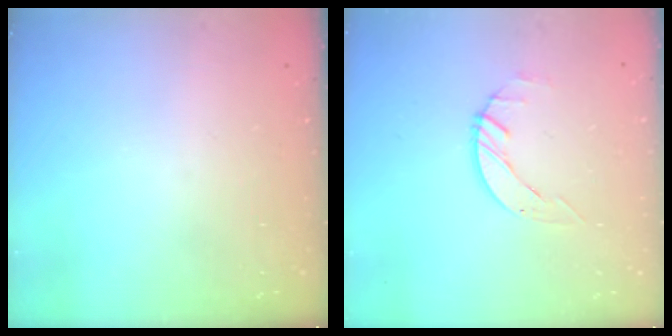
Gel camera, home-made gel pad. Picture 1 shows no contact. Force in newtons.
{"total": 2.6, "press": 2.6, "slide": 0.3}